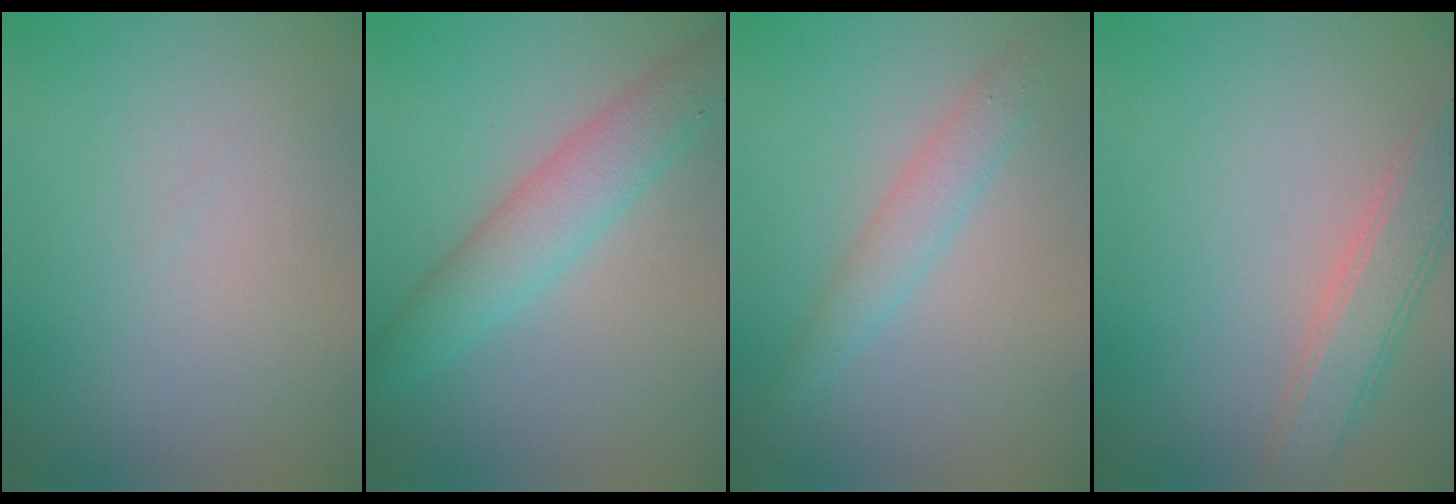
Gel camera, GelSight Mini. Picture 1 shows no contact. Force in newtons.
{"total": 4.7, "press": 4.7, "slide": 0.1}
{"total": 2.5, "press": 2.5, "slide": 0.0}
{"total": 4.1, "press": 4.1, "slide": 0.2}